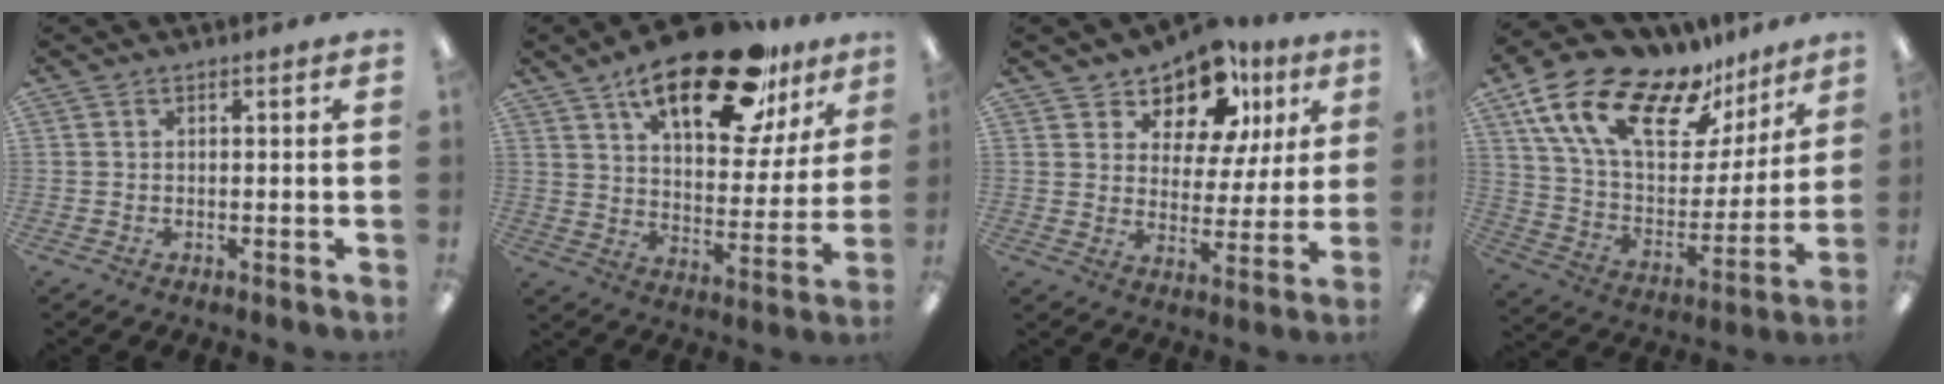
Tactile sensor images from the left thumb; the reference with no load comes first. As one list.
[{"total": 24.2, "force": [15.6, 9.7, 15.8], "torque": [-0.231, -0.083, 0.255]}, {"total": 12.1, "force": [9.0, 6.2, 5.0], "torque": [-0.094, -0.055, 0.167]}, {"total": 21.8, "force": [14.9, 9.5, 12.7], "torque": [-0.234, -0.096, 0.262]}]